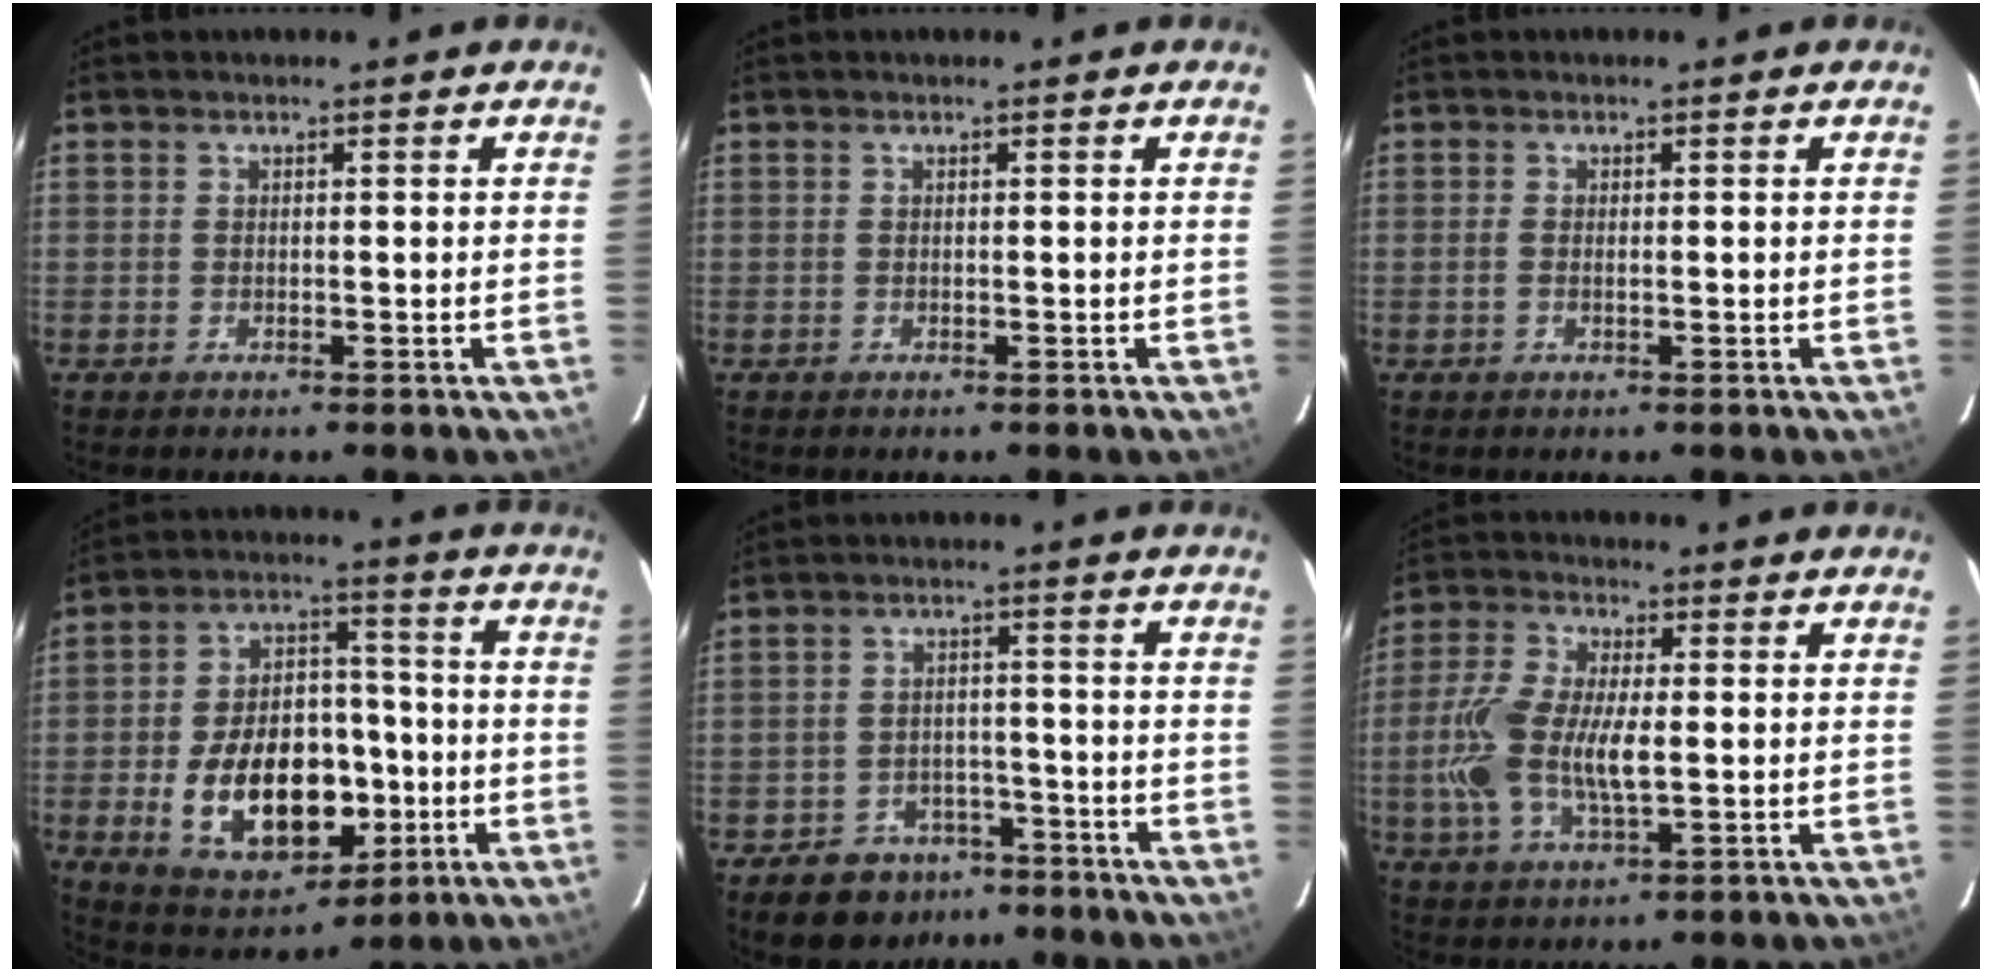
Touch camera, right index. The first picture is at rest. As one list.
[{"total": 0.0}, {"total": 0.9, "force": [0.0, 0.4, 0.8], "torque": [-0.019, 0.000, -0.001]}, {"total": 18.9, "force": [-4.7, 12.0, 13.9], "torque": [-0.274, 0.021, -0.051]}, {"total": 8.8, "force": [-6.0, 6.0, 2.1], "torque": [-0.056, 0.024, -0.073]}, {"total": 12.2, "force": [-1.0, 5.1, 11.0], "torque": [-0.239, 0.001, -0.022]}]